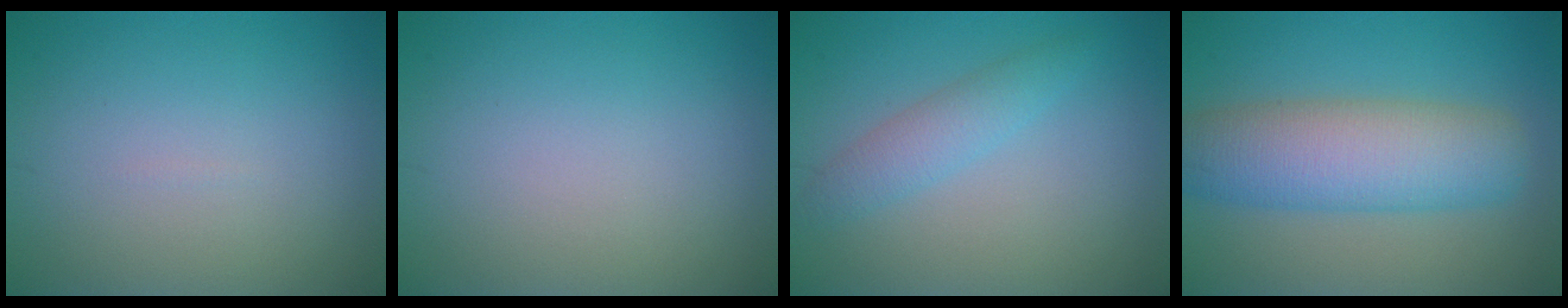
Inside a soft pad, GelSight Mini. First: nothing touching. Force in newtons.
{"total": 0.0}
{"total": 2.4, "press": 2.4, "slide": 0.1}
{"total": 7.6, "press": 7.6, "slide": 0.3}